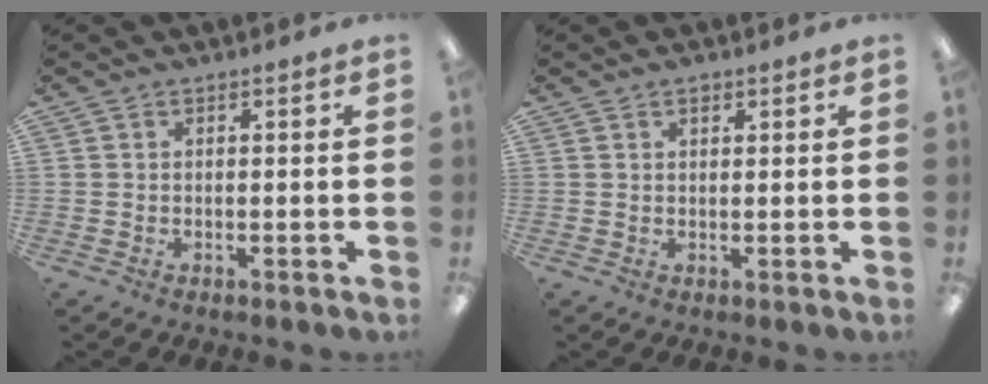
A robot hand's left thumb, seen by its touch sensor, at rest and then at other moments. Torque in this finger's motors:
{"motor_torque": [-0.17, -0.05, -0.40, -0.08, -0.02]}